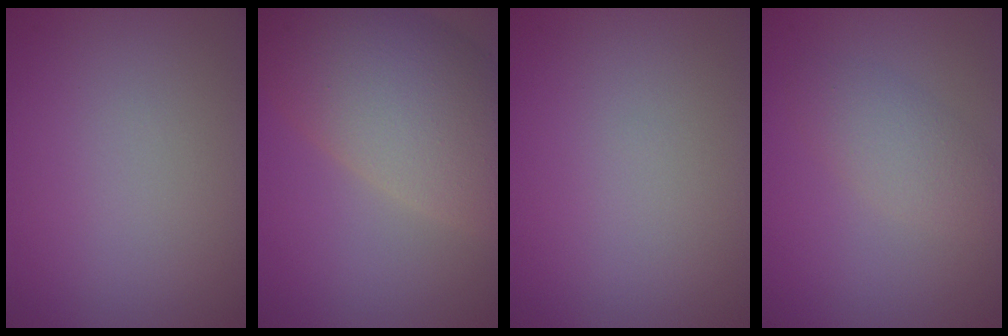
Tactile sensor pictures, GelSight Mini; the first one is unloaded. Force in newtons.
{"total": 10.6, "press": 10.6, "slide": 0.6}
{"total": 0.0}
{"total": 2.7, "press": 2.6, "slide": 0.1}